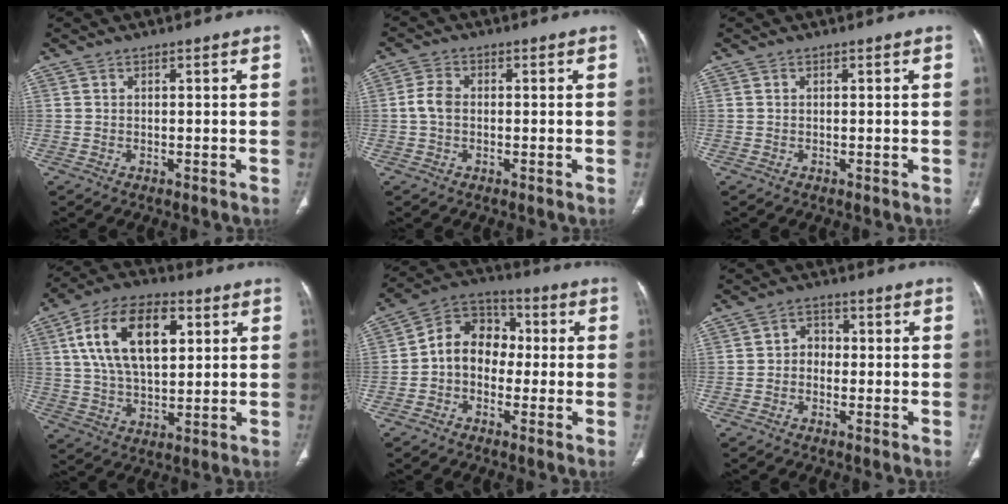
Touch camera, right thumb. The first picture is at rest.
{"total": 3.3, "force": [-0.3, 2.3, 2.4], "torque": [-0.048, 0.007, -0.011]}
{"total": 0.0}
{"total": 17.5, "force": [5.2, 9.6, 13.7], "torque": [-0.227, 0.003, 0.090]}
{"total": 10.4, "force": [-0.8, 8.1, 6.4], "torque": [-0.075, 0.039, -0.030]}
{"total": 3.5, "force": [-0.6, 2.9, 1.8], "torque": [-0.008, 0.018, -0.022]}